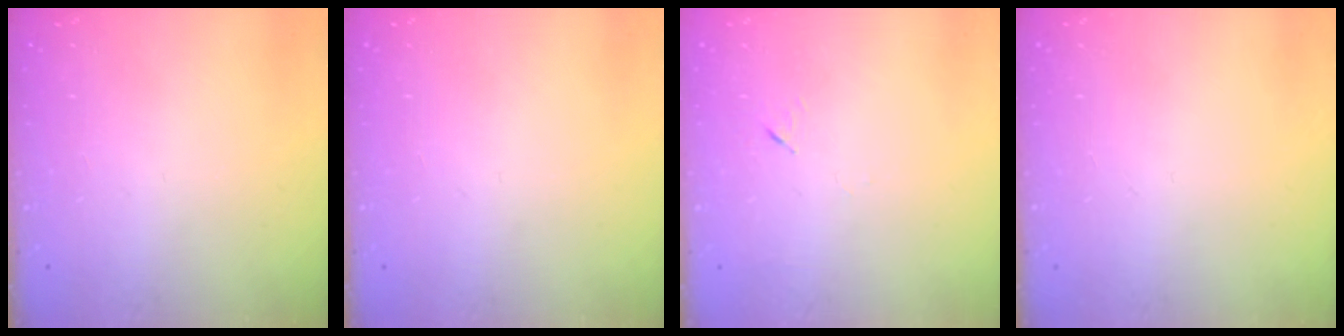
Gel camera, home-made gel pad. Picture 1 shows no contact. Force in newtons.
{"total": 0.0}
{"total": 4.2, "press": 4.1, "slide": 0.7}
{"total": 0.0}